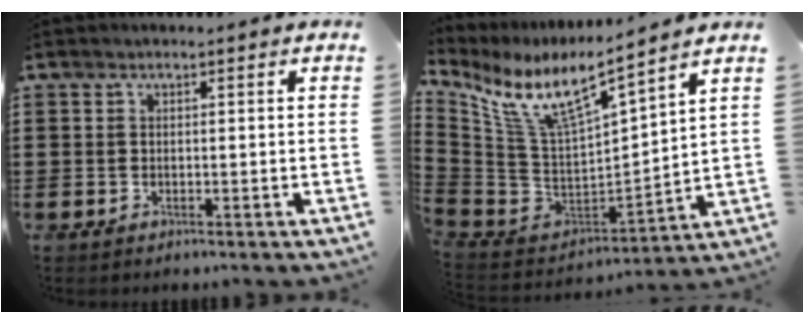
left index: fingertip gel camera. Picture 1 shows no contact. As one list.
[{"total": 10.8, "force": [6.9, 2.0, 8.0], "torque": [-0.187, -0.054, 0.114]}]